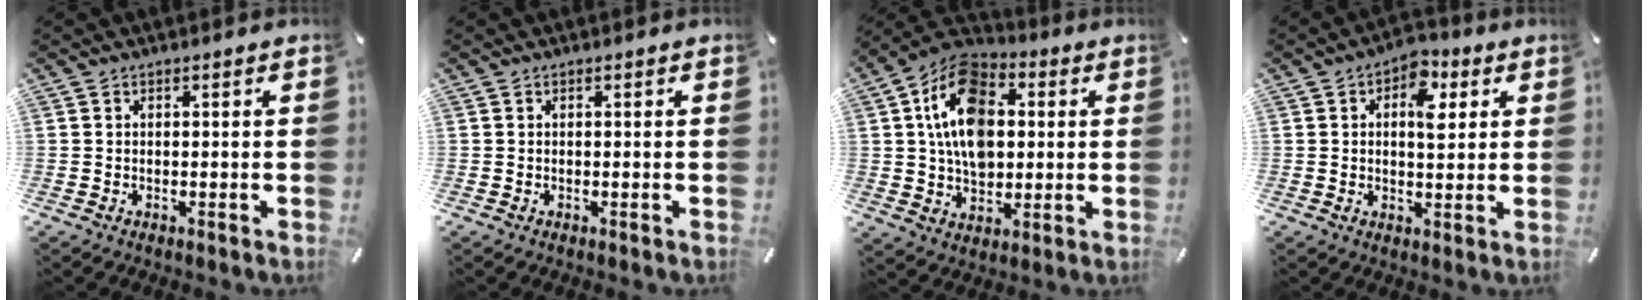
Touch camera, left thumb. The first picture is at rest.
{"total": 0.0}
{"total": 16.2, "force": [2.6, 11.8, 10.8], "torque": [-0.195, 0.007, 0.044]}
{"total": 8.1, "force": [2.3, 4.9, 6.1], "torque": [-0.060, -0.011, 0.029]}